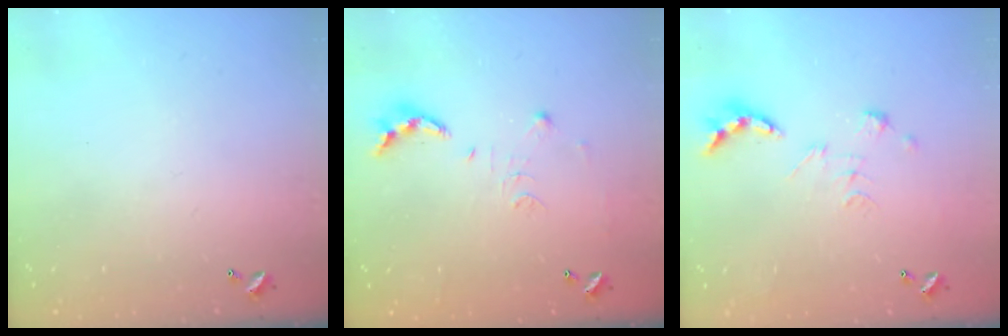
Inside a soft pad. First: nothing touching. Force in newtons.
{"total": 8.7, "press": 8.7, "slide": 0.8}
{"total": 2.7, "press": 2.2, "slide": 1.5}